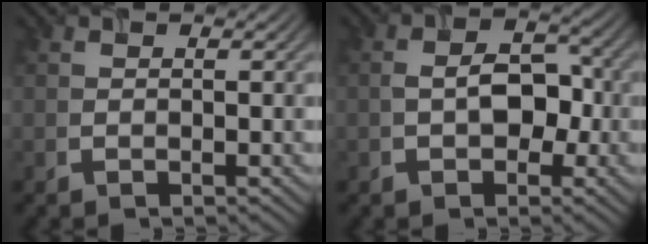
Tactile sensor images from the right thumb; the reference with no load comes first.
{"total": 5.1, "force": [-0.8, 3.4, 3.6], "torque": [-0.047, -0.003, -0.017]}